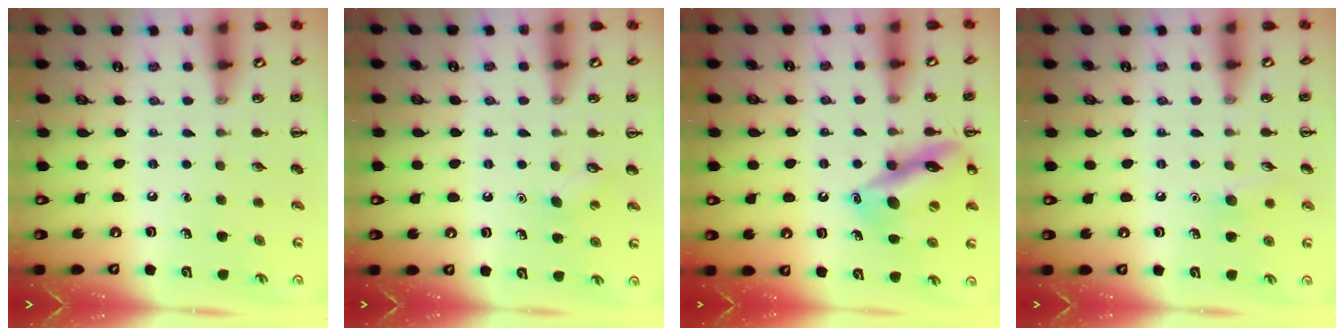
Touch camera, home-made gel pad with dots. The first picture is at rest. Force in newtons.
{"total": 2.9, "press": 2.8, "slide": 0.7}
{"total": 16.5, "press": 16.5, "slide": 1.5}
{"total": 6.2, "press": 6.0, "slide": 1.7}